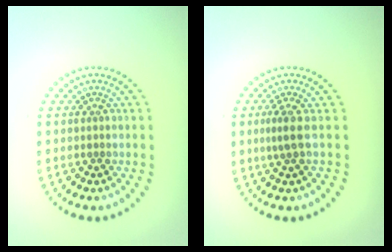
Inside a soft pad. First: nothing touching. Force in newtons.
{"total": 1.8, "press": 1.3, "slide": 1.3}